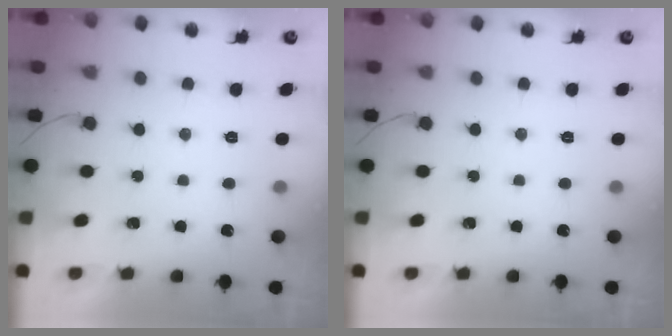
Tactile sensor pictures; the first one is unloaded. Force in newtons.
{"total": 0.0}